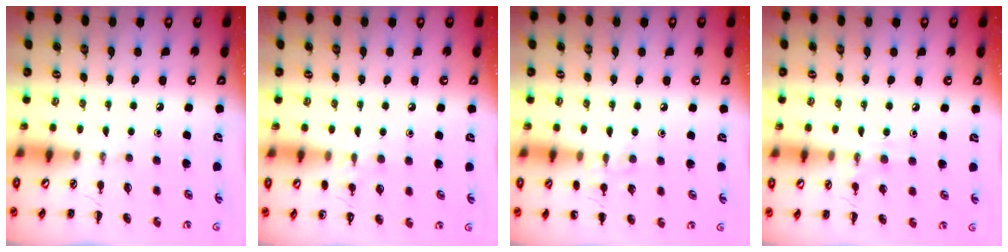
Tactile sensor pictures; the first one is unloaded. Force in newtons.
{"total": 6.2, "press": 6.0, "slide": 1.9}
{"total": 6.6, "press": 6.3, "slide": 1.9}
{"total": 6.7, "press": 6.5, "slide": 1.5}